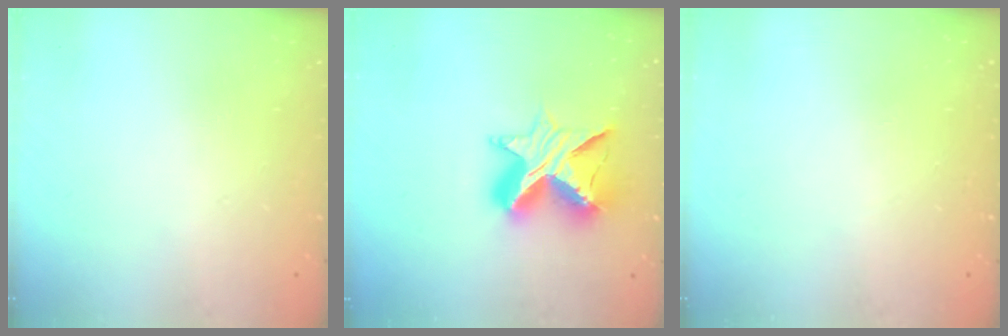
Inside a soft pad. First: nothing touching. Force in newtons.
{"total": 13.1, "press": 13.1, "slide": 0.6}
{"total": 0.0}